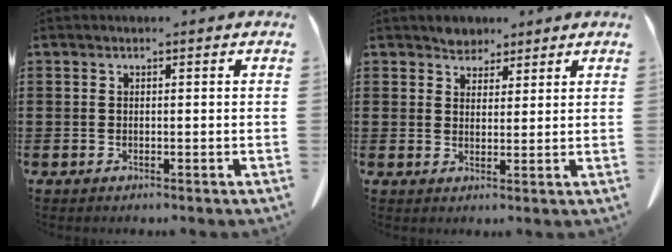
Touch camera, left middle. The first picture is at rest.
{"total": 3.1, "force": [2.8, 1.4, 0.0], "torque": [-0.011, 0.002, 0.055]}